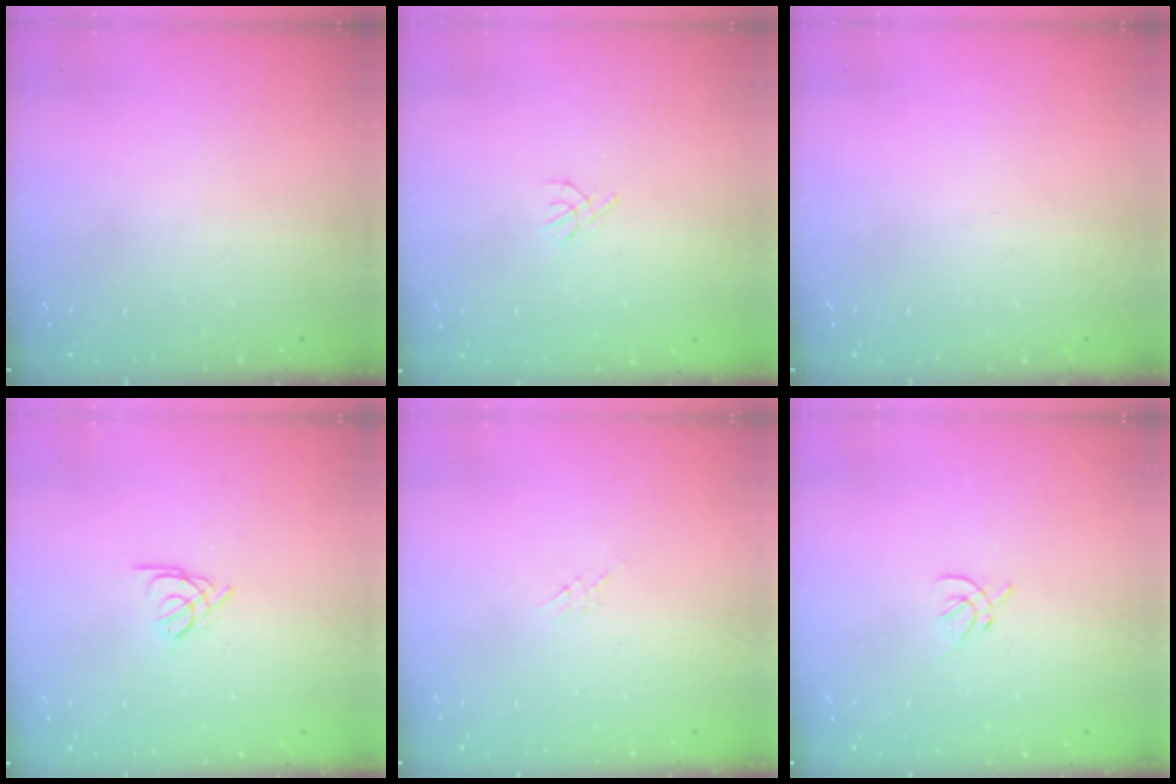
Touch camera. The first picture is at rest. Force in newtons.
{"total": 0.8, "press": 0.7, "slide": 0.3}
{"total": 0.0}
{"total": 2.7, "press": 2.6, "slide": 0.5}
{"total": 2.6, "press": 2.6, "slide": 0.2}
{"total": 2.2, "press": 2.1, "slide": 0.6}